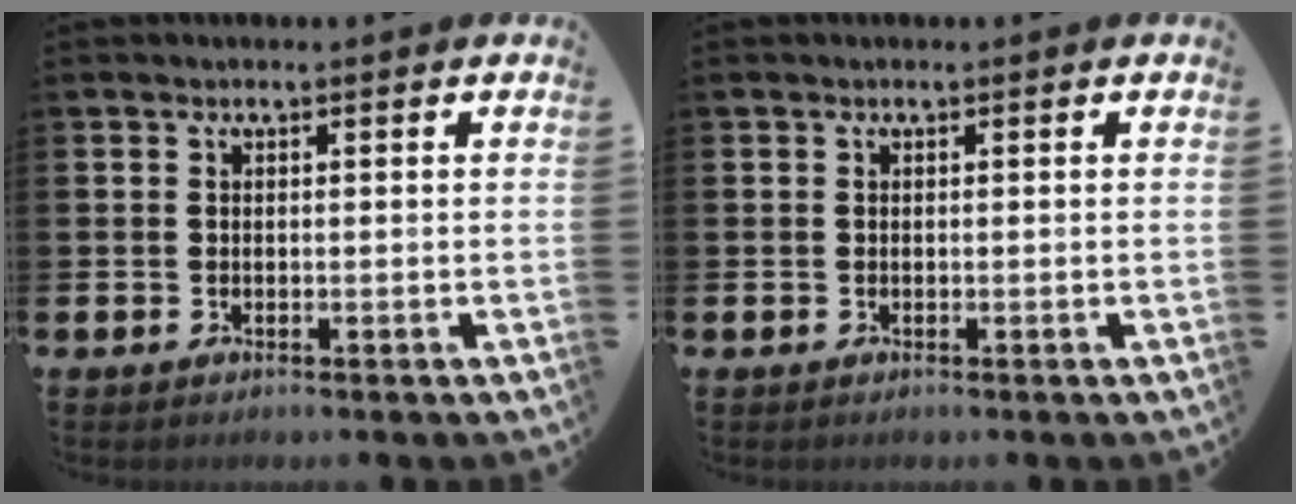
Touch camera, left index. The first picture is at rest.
{"total": 0.0}